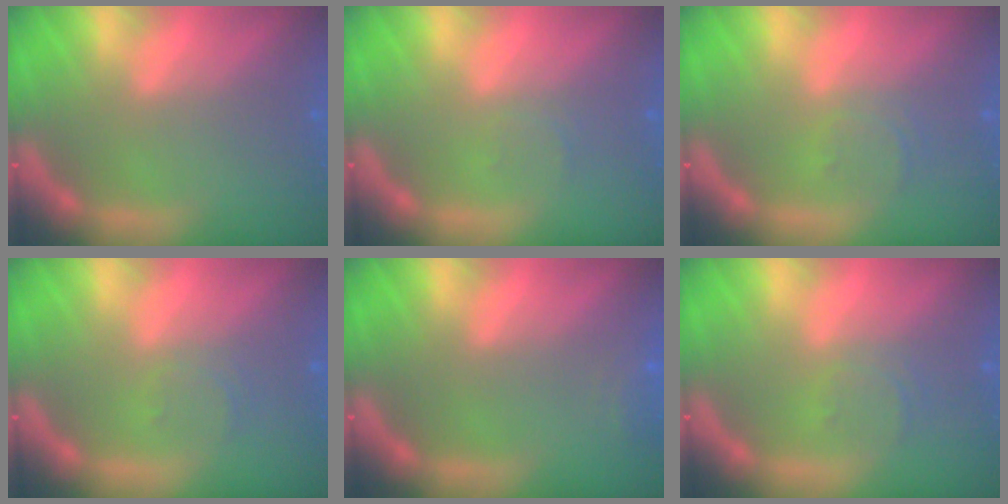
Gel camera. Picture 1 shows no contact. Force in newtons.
{"total": 1.0}
{"total": 1.9}
{"total": 1.5}
{"total": 1.9}
{"total": 1.9}